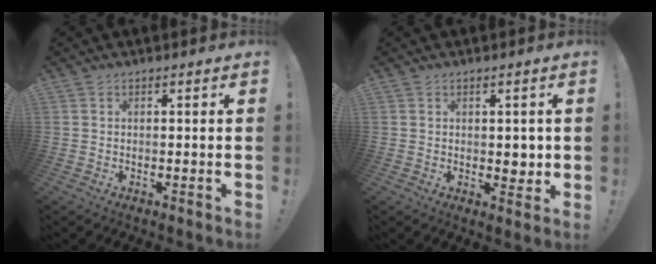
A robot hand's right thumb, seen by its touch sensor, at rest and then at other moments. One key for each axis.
{"total": 3.3, "fx": 0.3, "fy": 2.4, "fz": 2.2, "tx": -0.021, "ty": -0.001, "tz": 0.003}